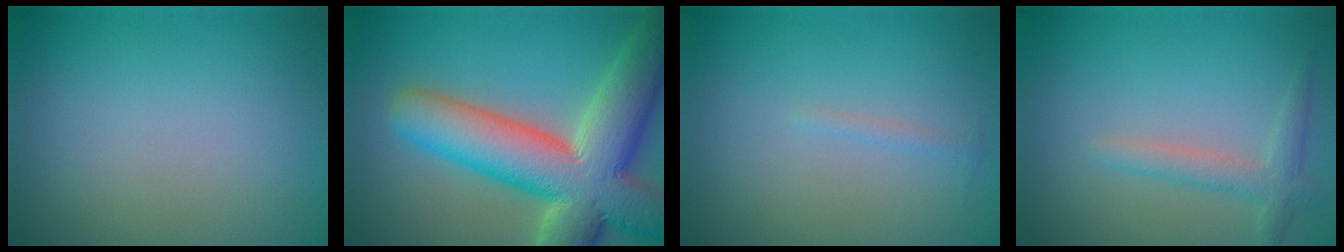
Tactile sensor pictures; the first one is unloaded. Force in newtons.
{"total": 13.7, "press": 13.6, "slide": 1.1}
{"total": 0.6, "press": 0.6, "slide": 0.1}
{"total": 2.3, "press": 2.3, "slide": 0.2}